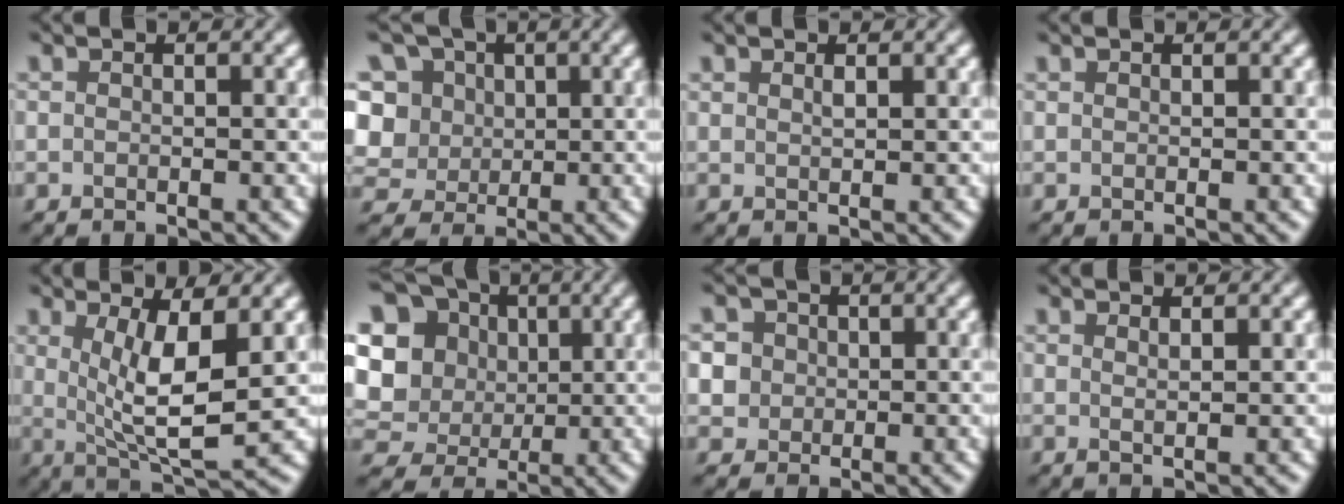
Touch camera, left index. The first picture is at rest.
{"total": 11.7, "force": [3.5, 10.0, 5.0], "torque": [-0.130, 0.040, 0.046]}
{"total": 0.7, "force": [0.5, 0.2, 0.4], "torque": [-0.010, 0.001, 0.012]}
{"total": 0.0}
{"total": 6.0, "force": [1.2, 1.4, 5.7], "torque": [-0.103, -0.013, 0.030]}
{"total": 15.1, "force": [3.6, 13.5, 5.6], "torque": [-0.179, 0.026, 0.057]}
{"total": 5.3, "force": [1.0, 4.9, 1.6], "torque": [-0.038, 0.036, 0.001]}
{"total": 1.4, "force": [1.0, 0.2, 1.0], "torque": [-0.008, 0.000, 0.012]}